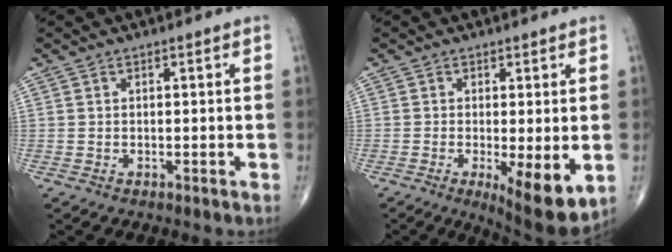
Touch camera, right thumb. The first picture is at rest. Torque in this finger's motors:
{"motor_torque": [-0.23, 0.36, 0.08, -0.05, 0.04]}